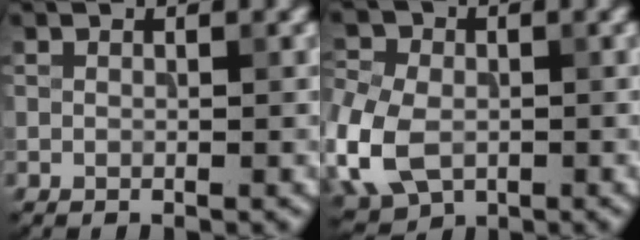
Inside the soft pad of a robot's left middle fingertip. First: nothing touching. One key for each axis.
{"total": 10.8, "fx": -2.9, "fy": 7.9, "fz": 6.7, "tx": -0.157, "ty": -0.029, "tz": -0.060}